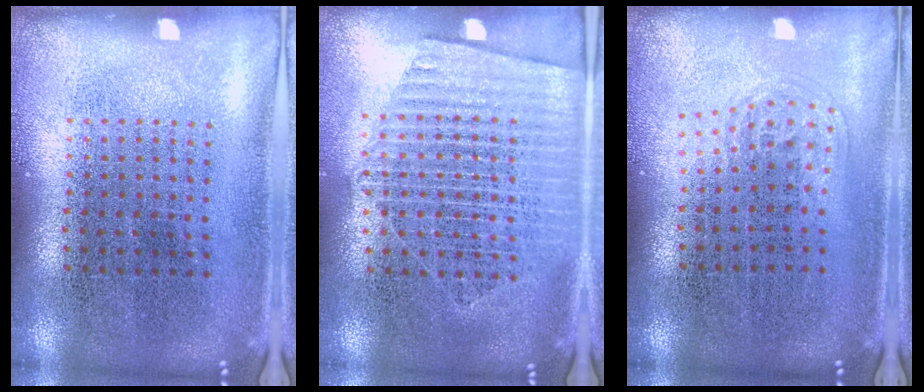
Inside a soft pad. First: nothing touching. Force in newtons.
{"total": 1.7, "press": 1.5, "slide": 0.8}
{"total": 1.0, "press": 0.6, "slide": 0.8}